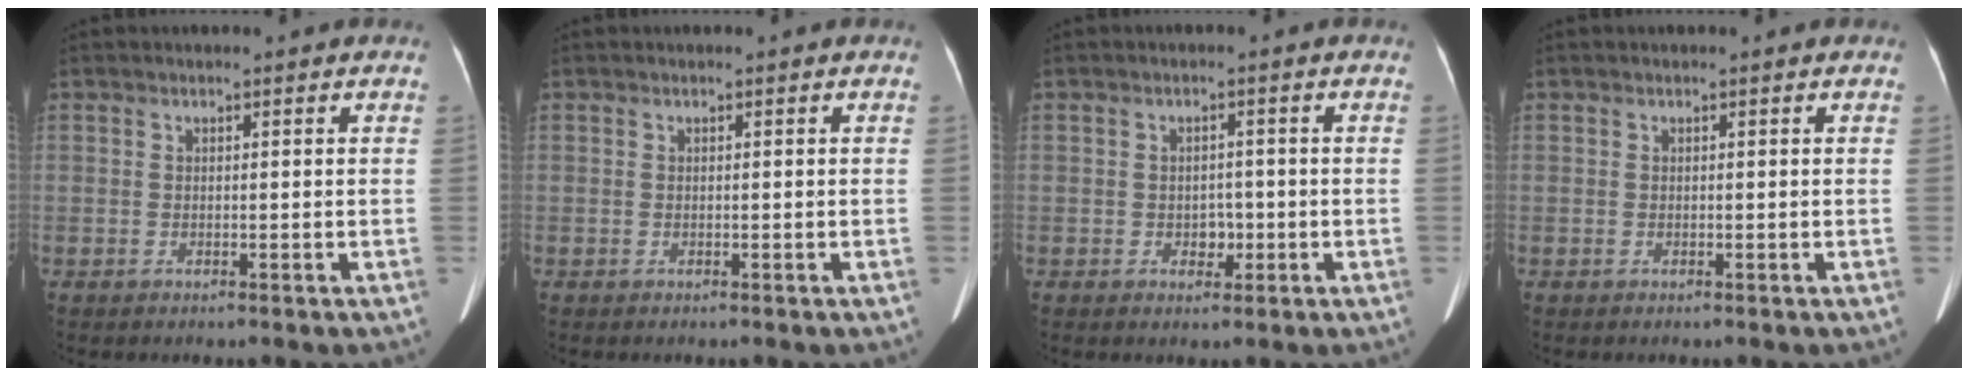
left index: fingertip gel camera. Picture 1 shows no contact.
{"total": 0.0}
{"total": 2.2, "force": [-0.6, 1.7, 1.3], "torque": [-0.016, 0.004, -0.005]}
{"total": 0.0}